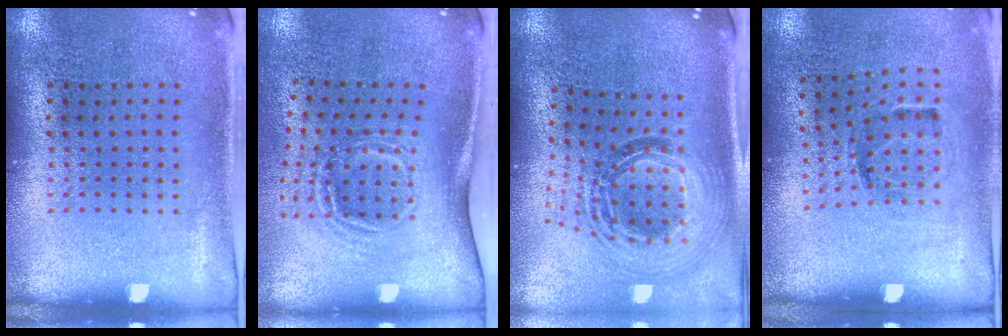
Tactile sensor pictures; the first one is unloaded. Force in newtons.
{"total": 1.8, "press": 1.2, "slide": 1.4}
{"total": 1.9, "press": 1.6, "slide": 1.0}
{"total": 1.1, "press": 0.8, "slide": 0.8}